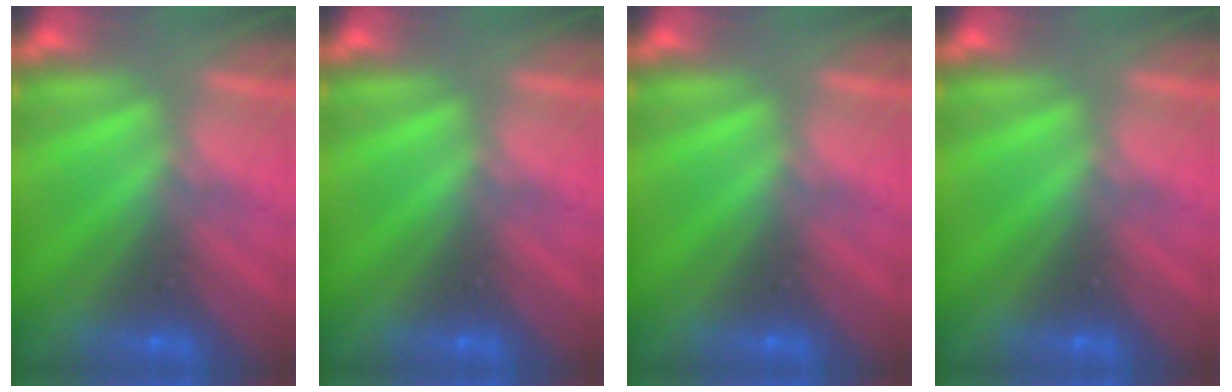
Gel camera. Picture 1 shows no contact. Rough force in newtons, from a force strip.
{"total": 0.0}
{"total": 0.0}
{"total": 0.0}